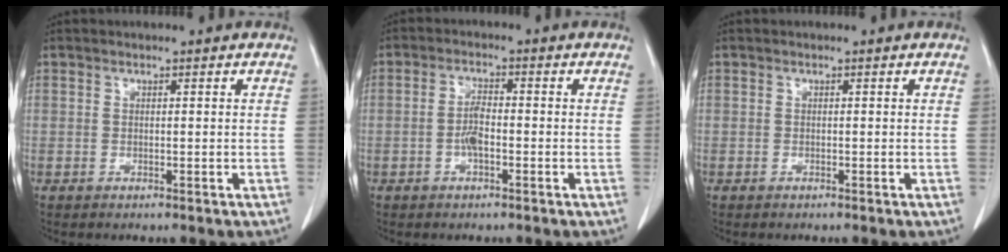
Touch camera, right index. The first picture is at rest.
{"total": 3.3, "force": [-0.9, 1.0, 3.0], "torque": [-0.062, 0.003, -0.019]}
{"total": 0.0}